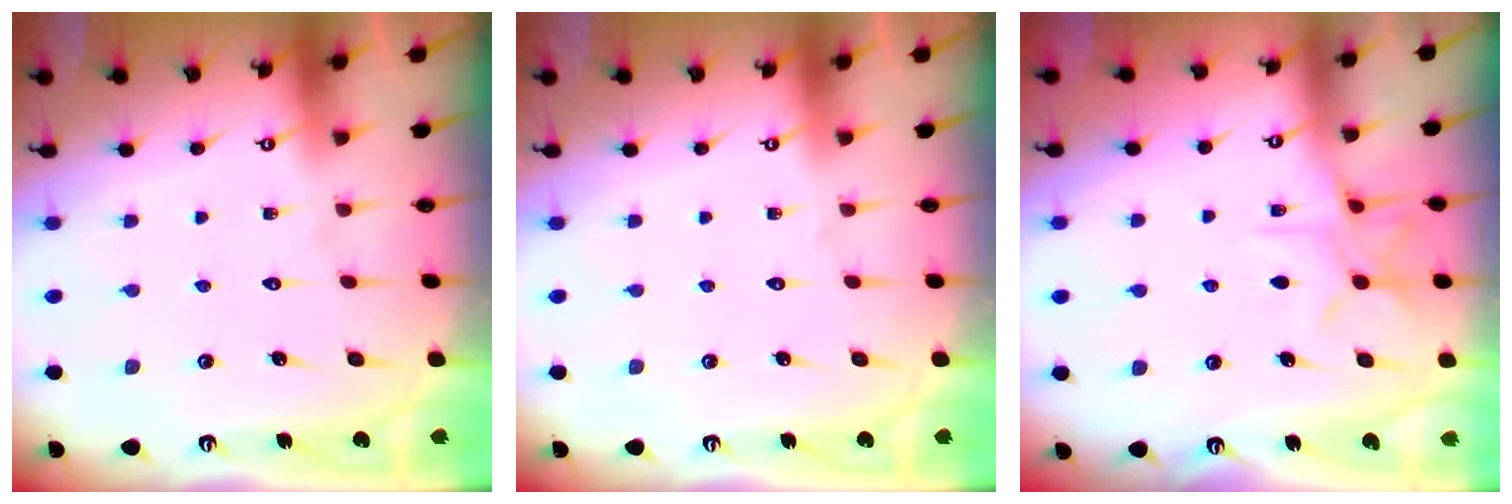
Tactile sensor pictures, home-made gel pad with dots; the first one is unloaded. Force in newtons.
{"total": 0.0}
{"total": 9.0, "press": 8.9, "slide": 0.7}